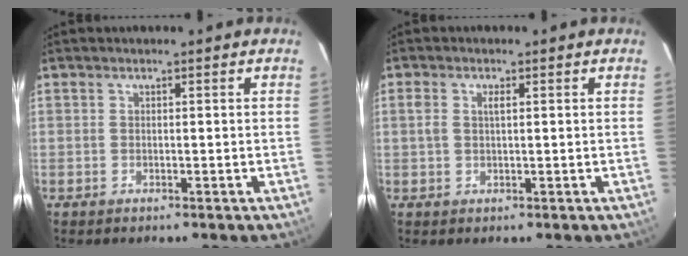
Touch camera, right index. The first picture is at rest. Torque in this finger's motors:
{"motor_torque": [0.03, -0.02, 0.03, 0.04]}